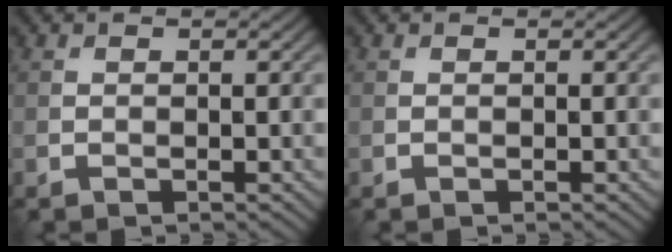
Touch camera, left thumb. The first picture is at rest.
{"total": 0.0}